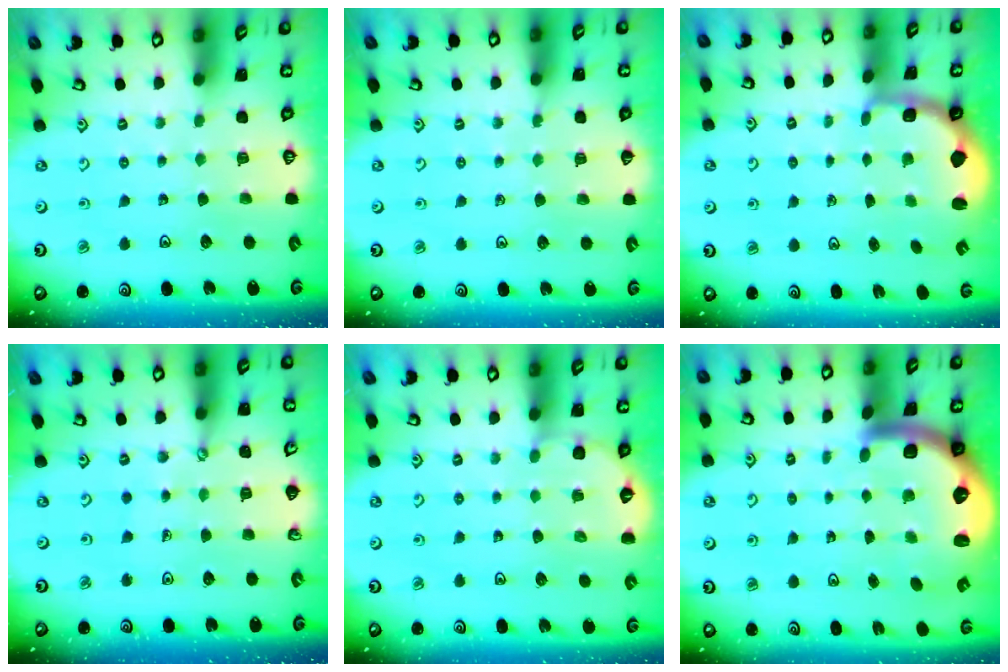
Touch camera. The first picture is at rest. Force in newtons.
{"total": 4.5, "press": 4.3, "slide": 1.3}
{"total": 2.2, "press": 1.5, "slide": 1.6}
{"total": 0.6, "press": 0.6, "slide": 0.1}
{"total": 3.9, "press": 3.5, "slide": 1.6}
{"total": 6.2, "press": 6.0, "slide": 1.6}